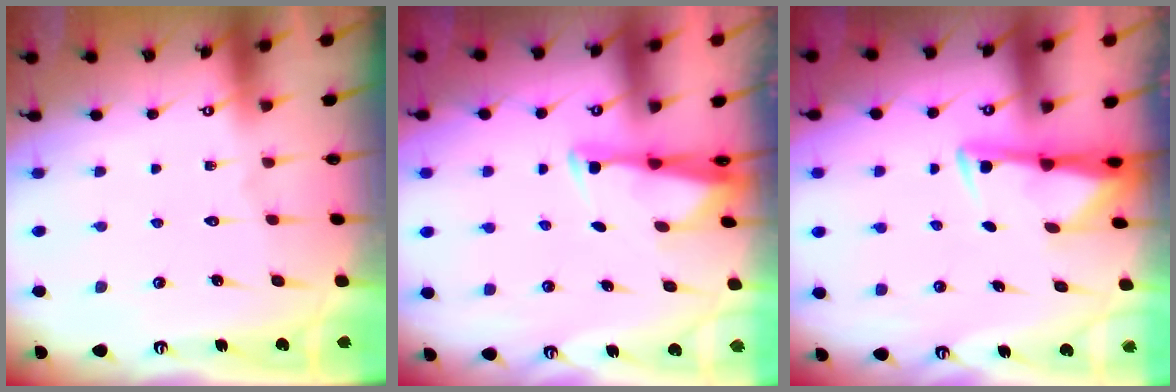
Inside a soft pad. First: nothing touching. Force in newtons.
{"total": 3.1, "press": 3.0, "slide": 0.8}
{"total": 3.0, "press": 2.9, "slide": 0.5}